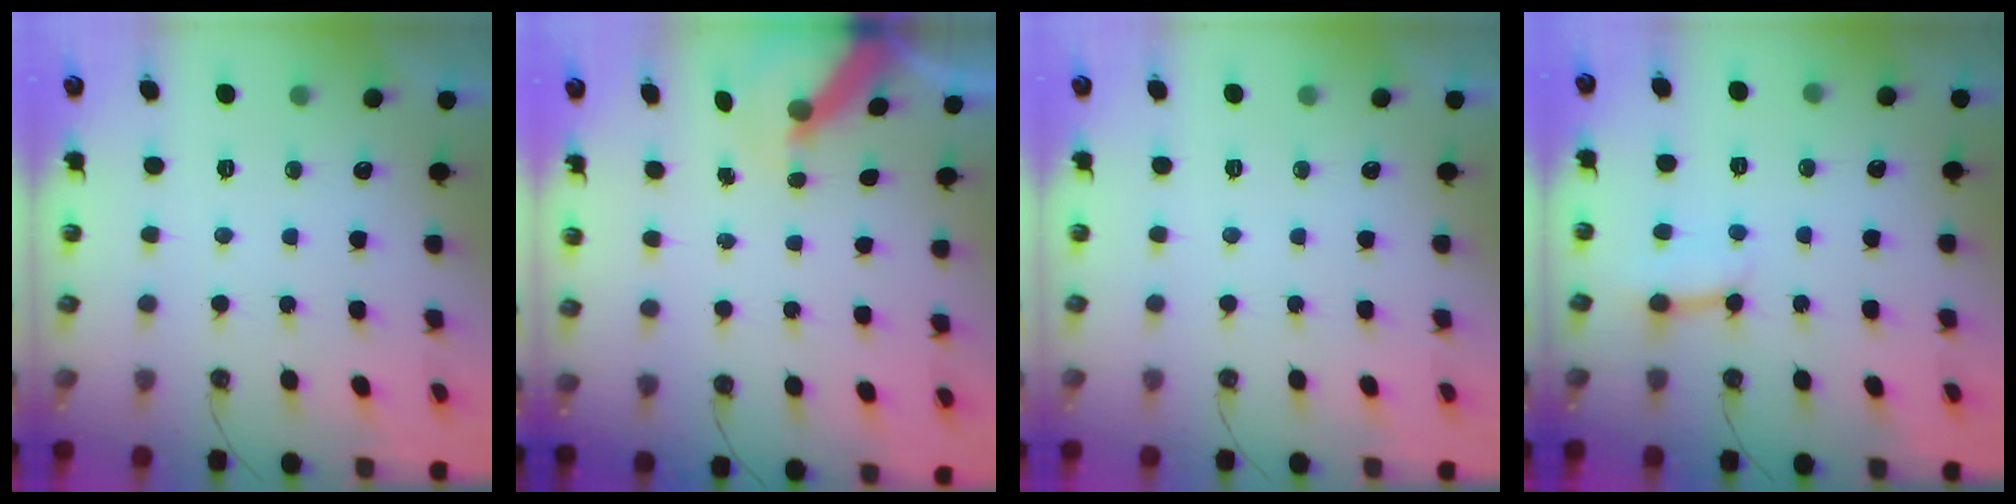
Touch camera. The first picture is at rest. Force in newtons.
{"total": 6.8, "press": 6.8, "slide": 0.9}
{"total": 0.0}
{"total": 3.7, "press": 3.7, "slide": 0.4}